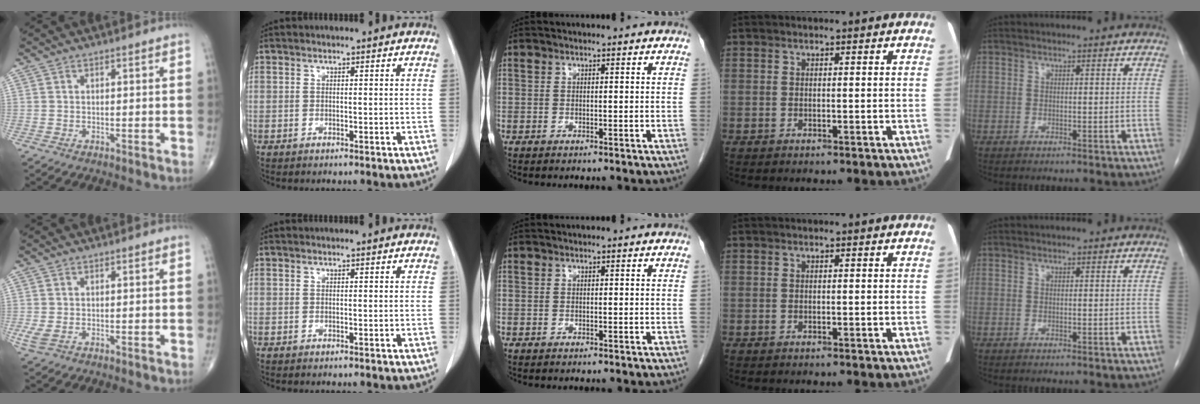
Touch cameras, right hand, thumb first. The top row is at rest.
{"thumb": {"total": 2.4, "force": [-0.4, 1.4, 1.9], "torque": [-0.053, 0.001, -0.003]}}